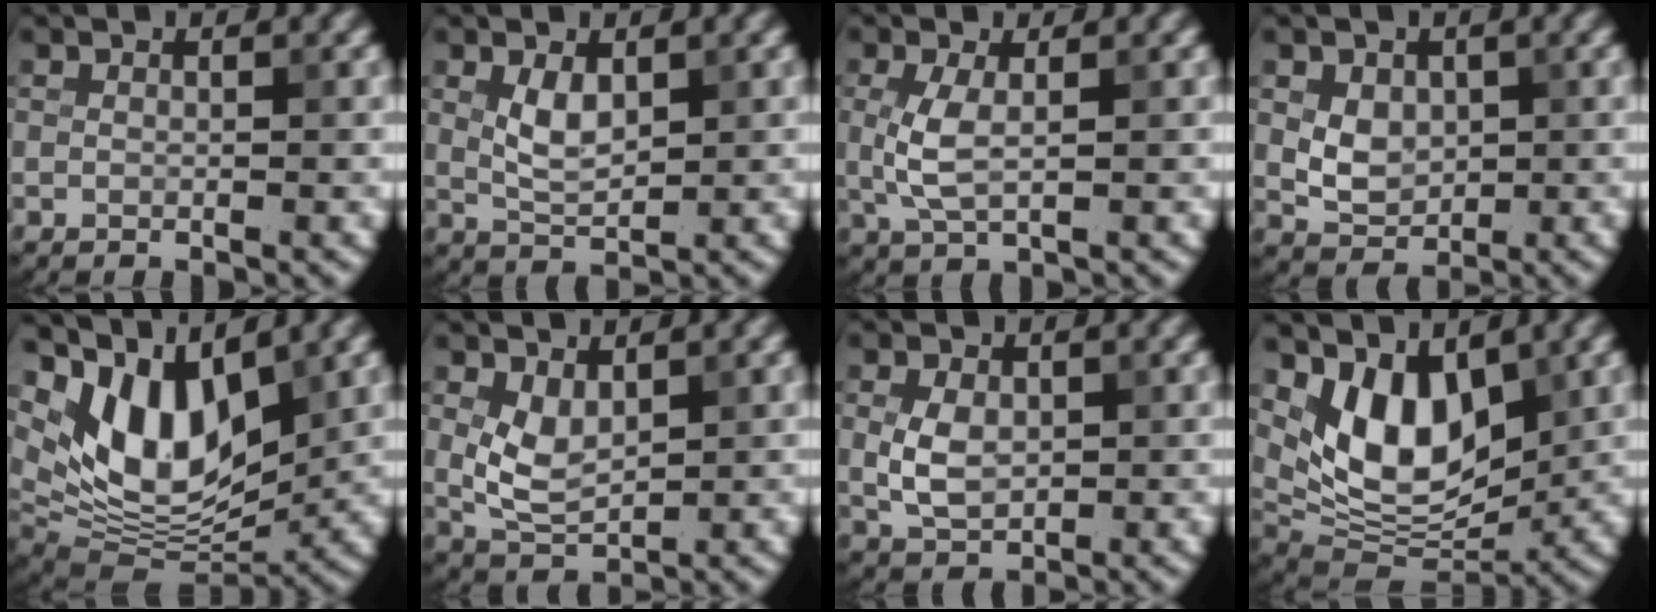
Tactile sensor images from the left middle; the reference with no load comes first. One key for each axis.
{"total": 2.7, "fx": 0.8, "fy": 1.4, "fz": 2.2, "tx": -0.049, "ty": -0.002, "tz": 0.021}
{"total": 3.0, "fx": 0.2, "fy": 1.2, "fz": 2.7, "tx": -0.068, "ty": -0.001, "tz": 0.004}
{"total": 2.9, "fx": 0.4, "fy": 2.3, "fz": 1.8, "tx": -0.032, "ty": -0.004, "tz": 0.008}
{"total": 9.9, "fx": 4.8, "fy": 4.9, "fz": 7.1, "tx": -0.135, "ty": -0.008, "tz": 0.088}
{"total": 3.2, "fx": 0.7, "fy": 2.0, "fz": 2.4, "tx": -0.055, "ty": -0.005, "tz": 0.022}
{"total": 3.4, "fx": 0.1, "fy": 2.3, "fz": 2.4, "tx": -0.053, "ty": 0.000, "tz": 0.003}
{"total": 7.5, "fx": 3.0, "fy": 4.2, "fz": 5.4, "tx": -0.103, "ty": -0.025, "tz": 0.053}